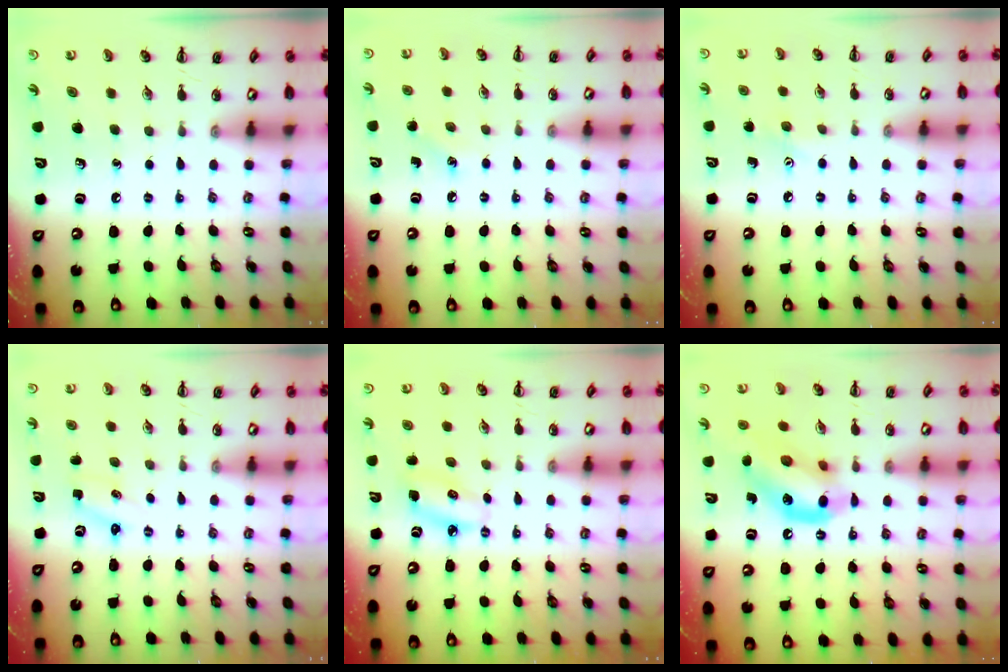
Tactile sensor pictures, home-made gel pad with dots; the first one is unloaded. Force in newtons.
{"total": 5.2, "press": 5.0, "slide": 1.3}
{"total": 5.3, "press": 5.1, "slide": 1.3}
{"total": 1.9, "press": 1.8, "slide": 0.6}
{"total": 5.4, "press": 5.3, "slide": 1.3}
{"total": 14.5, "press": 14.3, "slide": 2.7}